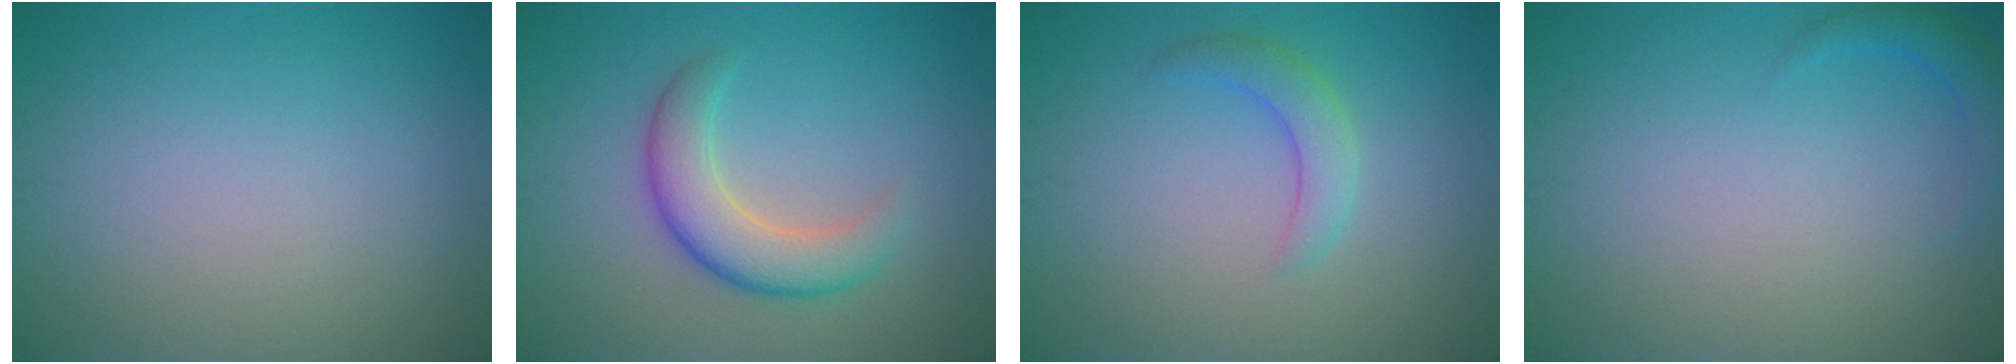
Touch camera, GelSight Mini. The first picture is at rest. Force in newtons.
{"total": 4.5, "press": 4.5, "slide": 0.3}
{"total": 2.4, "press": 2.4, "slide": 0.1}
{"total": 1.7, "press": 1.6, "slide": 0.2}